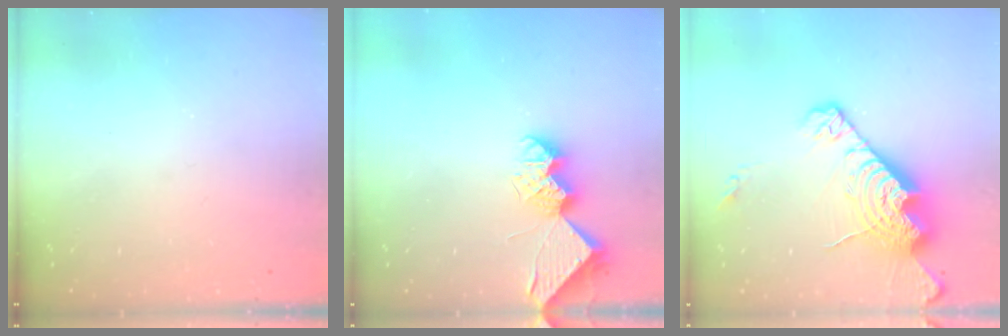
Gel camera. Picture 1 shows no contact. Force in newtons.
{"total": 9.1, "press": 9.1, "slide": 0.2}
{"total": 18.1, "press": 18.0, "slide": 1.5}